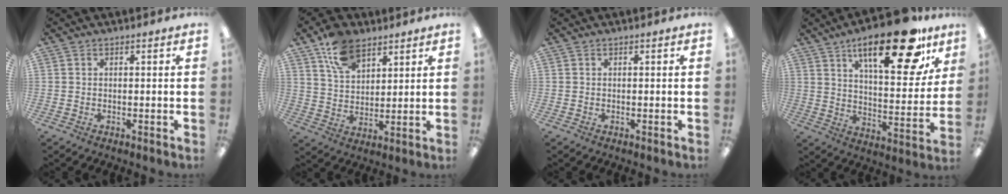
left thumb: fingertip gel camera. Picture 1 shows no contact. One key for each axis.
{"total": 11.1, "fx": 7.2, "fy": 6.6, "fz": 5.4, "tx": -0.102, "ty": -0.020, "tz": 0.136}
{"total": 0.0}
{"total": 23.3, "fx": 14.3, "fy": 8.1, "fz": 16.5, "tx": -0.236, "ty": -0.076, "tz": 0.223}